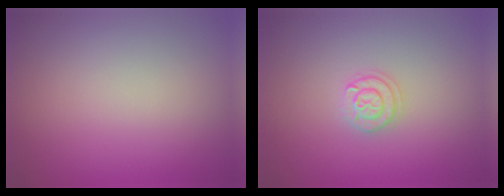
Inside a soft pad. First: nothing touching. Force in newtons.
{"total": 1.8, "press": 1.8, "slide": 0.3}